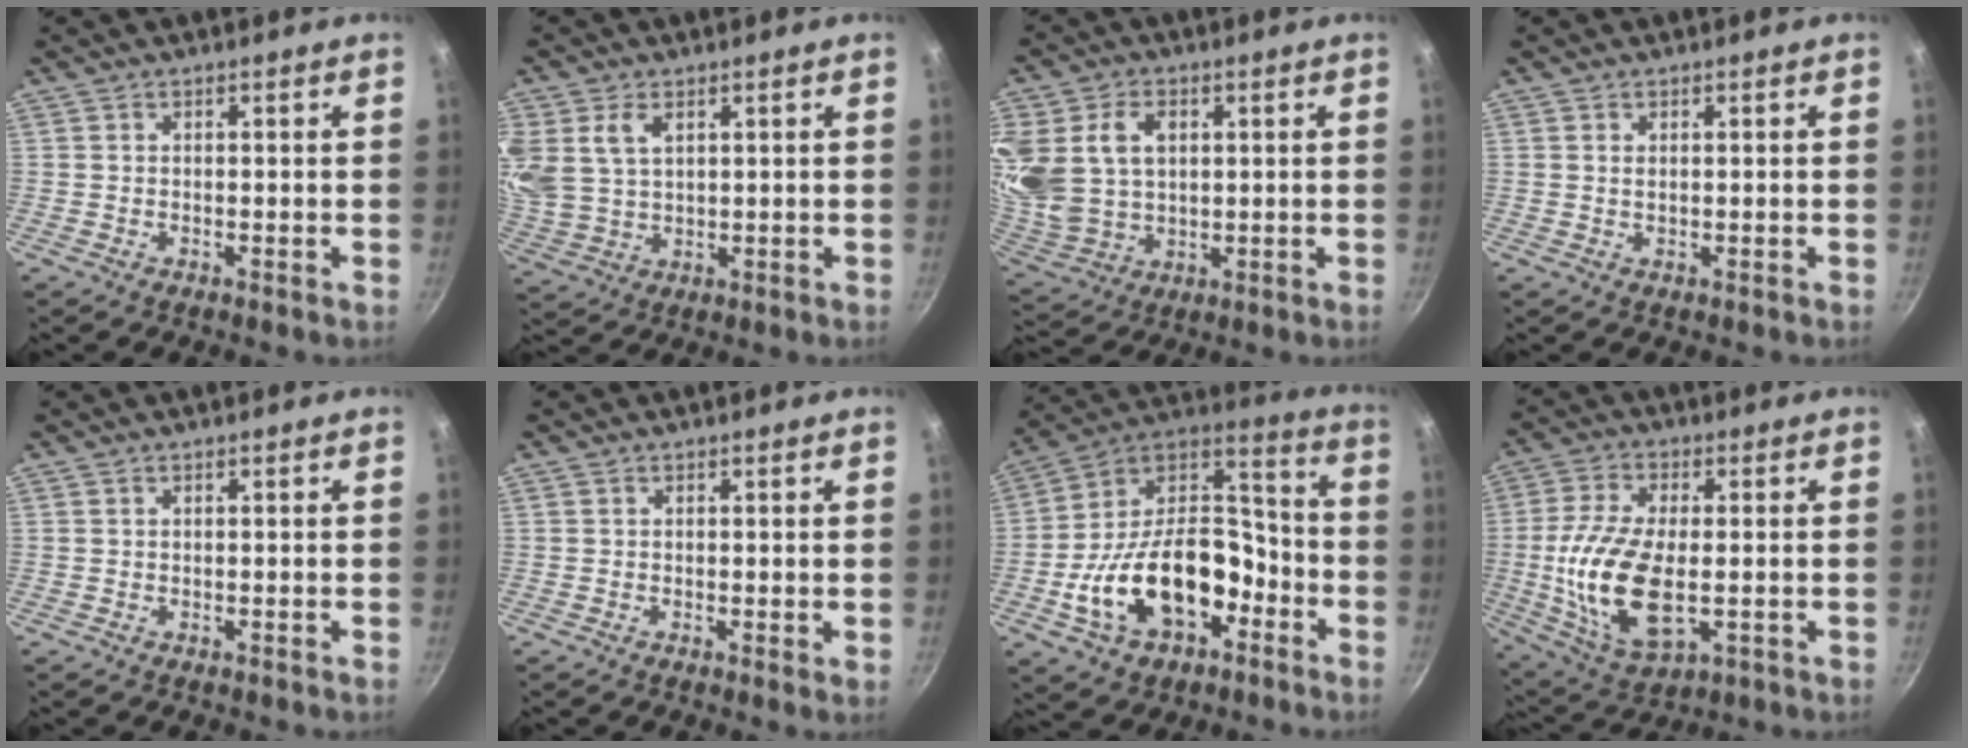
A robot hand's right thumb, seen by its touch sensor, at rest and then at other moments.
{"total": 9.3, "force": [3.6, 6.1, 6.0], "torque": [-0.124, -0.007, 0.077]}
{"total": 19.2, "force": [4.7, 14.2, 12.0], "torque": [-0.270, 0.002, 0.103]}
{"total": 0.9, "force": [0.2, 0.5, 0.8], "torque": [-0.013, 0.001, 0.003]}
{"total": 0.0}
{"total": 0.8, "force": [0.1, -0.7, -0.2], "torque": [0.004, -0.008, 0.000]}
{"total": 21.8, "force": [-8.2, 13.2, 15.4], "torque": [-0.237, 0.077, -0.133]}
{"total": 16.4, "force": [-1.7, 8.3, 14.0], "torque": [-0.278, -0.005, -0.027]}